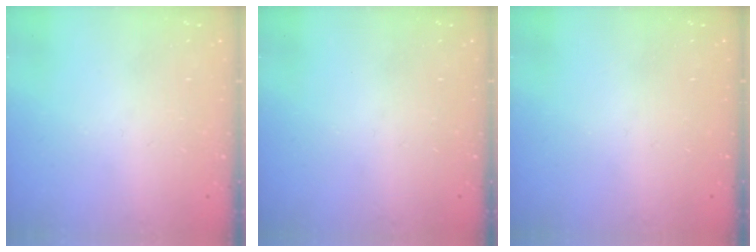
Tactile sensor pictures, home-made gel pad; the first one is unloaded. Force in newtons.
{"total": 0.0}
{"total": 0.0}